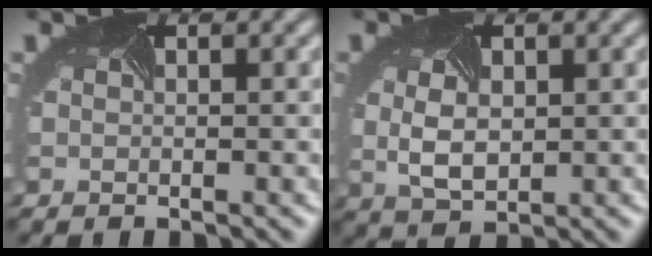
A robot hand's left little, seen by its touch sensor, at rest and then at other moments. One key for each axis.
{"total": 3.2, "fx": 0.1, "fy": 2.0, "fz": 2.4, "tx": -0.061, "ty": -0.006, "tz": 0.007}